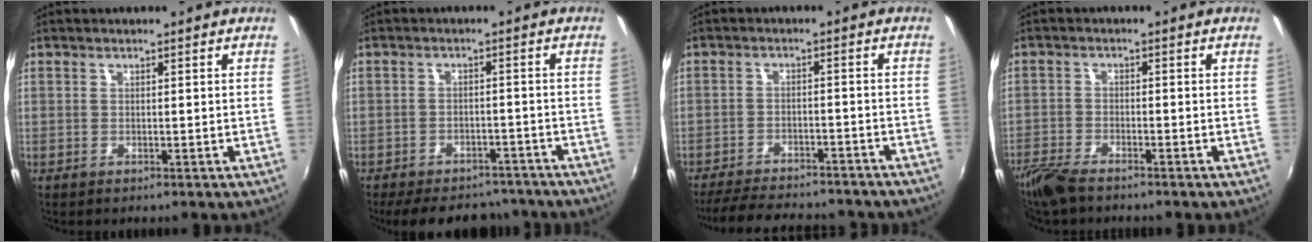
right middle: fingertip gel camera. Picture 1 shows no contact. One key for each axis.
{"total": 14.6, "fx": -12.1, "fy": 6.1, "fz": 5.4, "tx": -0.124, "ty": 0.006, "tz": -0.155}
{"total": 18.0, "fx": -15.5, "fy": 4.8, "fz": 7.8, "tx": -0.156, "ty": -0.021, "tz": -0.210}
{"total": 6.6, "fx": -5.6, "fy": 1.7, "fz": 3.2, "tx": -0.088, "ty": -0.021, "tz": -0.112}